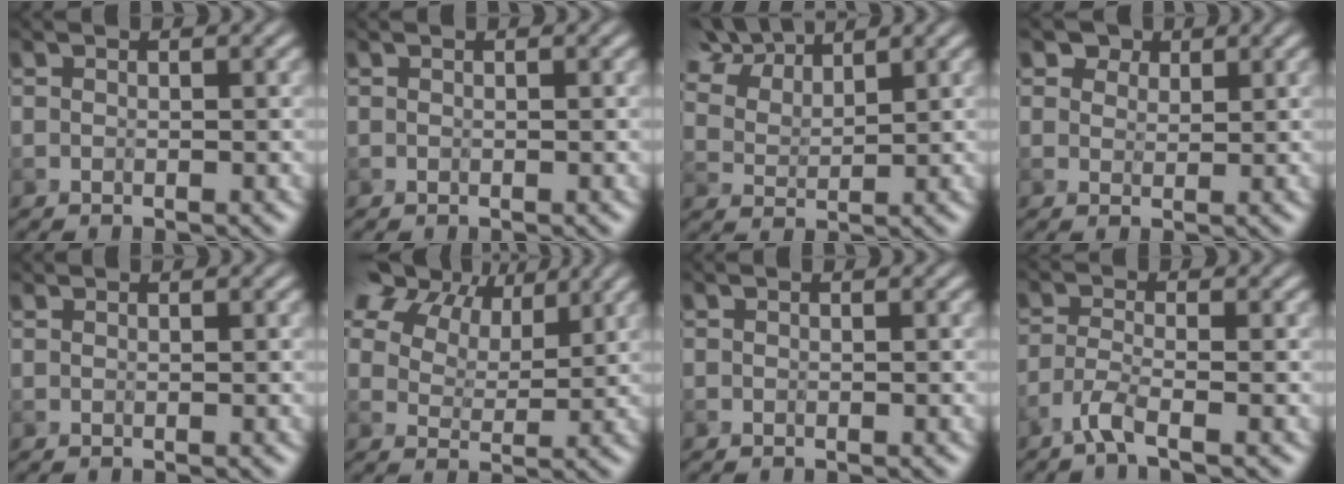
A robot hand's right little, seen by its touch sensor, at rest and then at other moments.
{"total": 0.0}
{"total": 9.3, "force": [7.0, 4.1, 4.5], "torque": [-0.116, 0.026, 0.119]}
{"total": 3.7, "force": [2.7, 2.2, 1.3], "torque": [-0.039, -0.009, 0.046]}
{"total": 0.6, "force": [0.6, 0.1, 0.1], "torque": [-0.004, -0.001, 0.007]}
{"total": 12.0, "force": [7.8, 6.6, 6.3], "torque": [-0.129, 0.024, 0.134]}
{"total": 0.0}
{"total": 2.5, "force": [-1.7, 0.3, 1.8], "torque": [-0.041, -0.001, -0.044]}